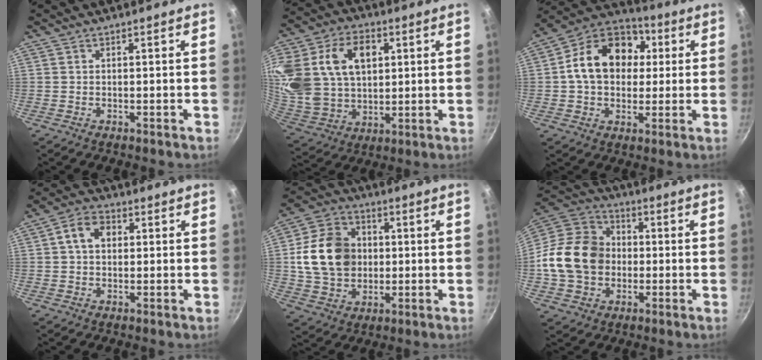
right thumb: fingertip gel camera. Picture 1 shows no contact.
{"total": 28.0, "force": [8.0, 19.6, 18.3], "torque": [-0.397, 0.022, 0.153]}
{"total": 17.2, "force": [2.5, 13.1, 10.8], "torque": [-0.155, 0.029, 0.025]}
{"total": 6.3, "force": [1.3, 4.6, 4.1], "torque": [-0.055, 0.013, 0.012]}
{"total": 16.0, "force": [1.2, 12.7, 9.7], "torque": [-0.149, 0.013, 0.021]}
{"total": 17.5, "force": [-1.4, 14.2, 10.1], "torque": [-0.158, 0.032, -0.036]}